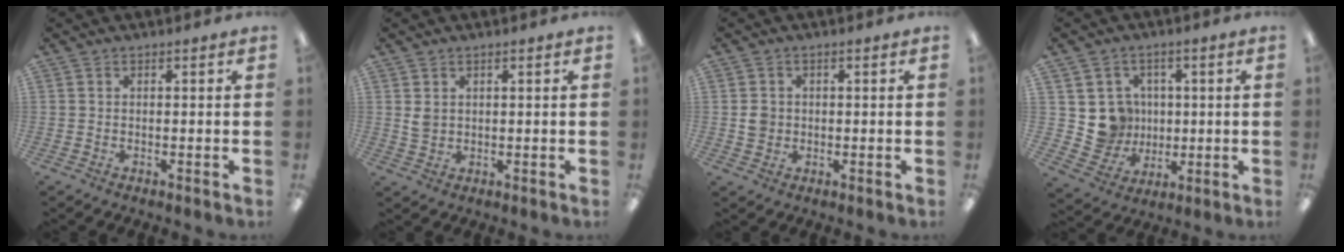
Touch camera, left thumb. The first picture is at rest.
{"total": 2.5, "force": [1.0, 1.9, 1.3], "torque": [-0.029, 0.002, 0.018]}
{"total": 2.9, "force": [0.0, 2.7, 1.1], "torque": [-0.013, 0.001, -0.002]}
{"total": 8.3, "force": [1.5, 8.1, 1.3], "torque": [-0.024, -0.004, 0.039]}